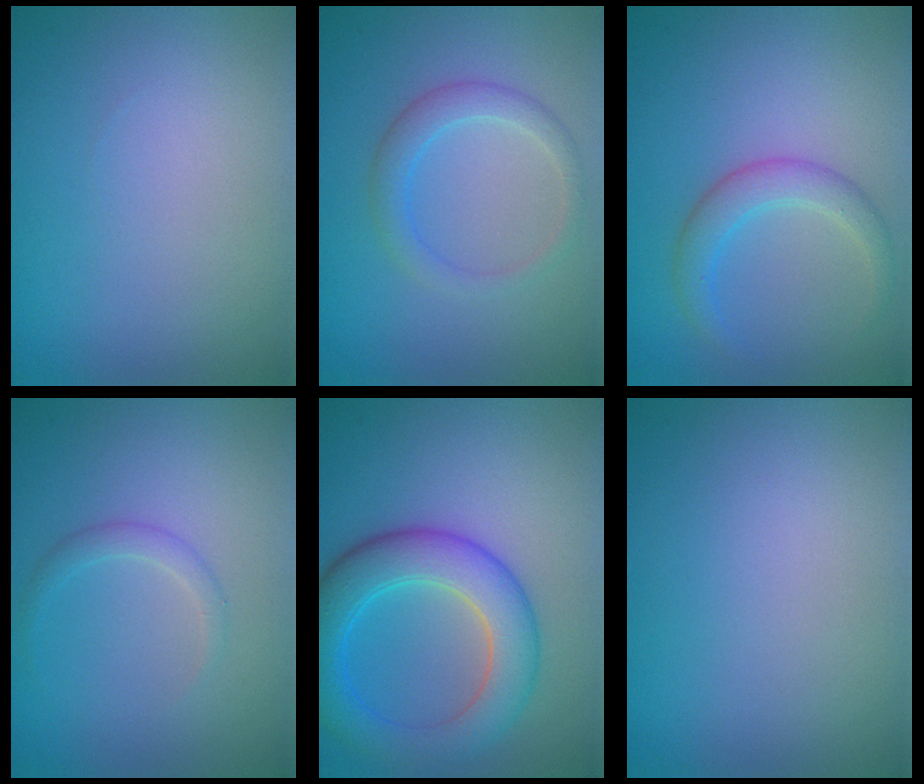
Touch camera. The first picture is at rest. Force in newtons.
{"total": 2.3, "press": 2.3, "slide": 0.1}
{"total": 2.0, "press": 2.0, "slide": 0.2}
{"total": 1.2, "press": 1.2, "slide": 0.0}
{"total": 6.7, "press": 6.7, "slide": 0.3}
{"total": 0.0}